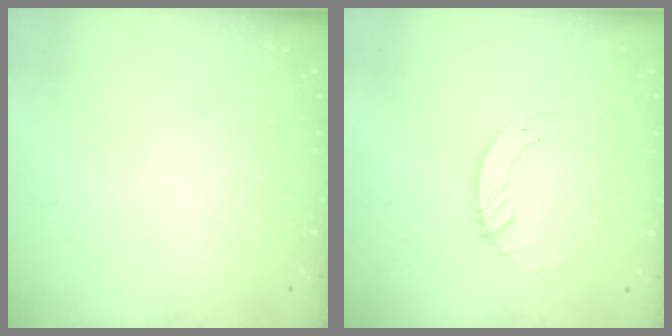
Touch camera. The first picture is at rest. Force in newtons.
{"total": 5.2, "press": 5.2, "slide": 0.3}